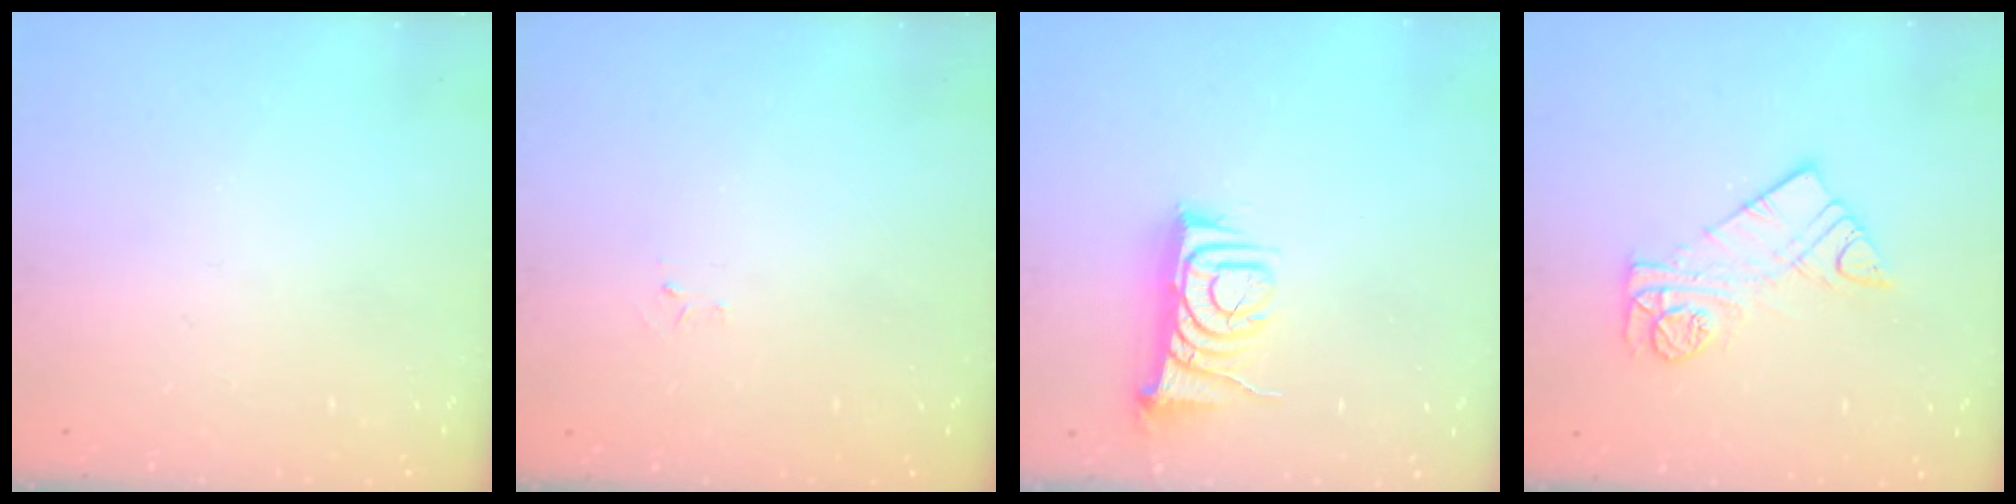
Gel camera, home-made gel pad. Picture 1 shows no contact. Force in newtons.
{"total": 2.6, "press": 2.6, "slide": 0.4}
{"total": 8.1, "press": 8.1, "slide": 0.6}
{"total": 10.7, "press": 10.7, "slide": 0.6}